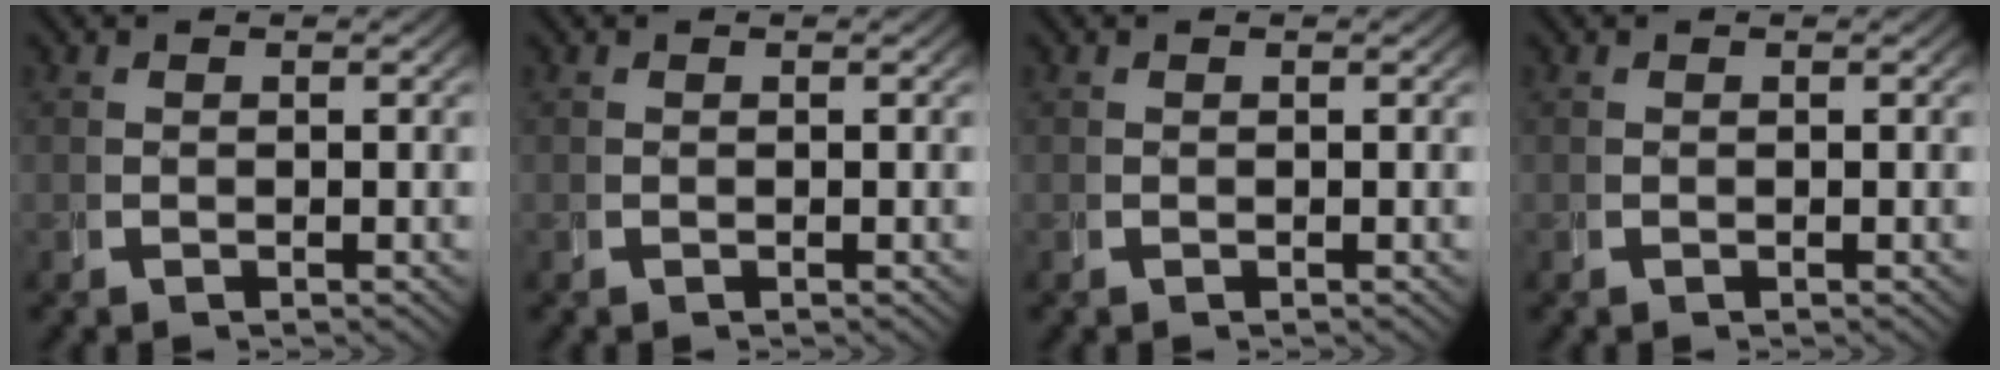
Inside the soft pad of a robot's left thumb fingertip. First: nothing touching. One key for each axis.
{"total": 0.0}
{"total": 0.0}
{"total": 0.0}